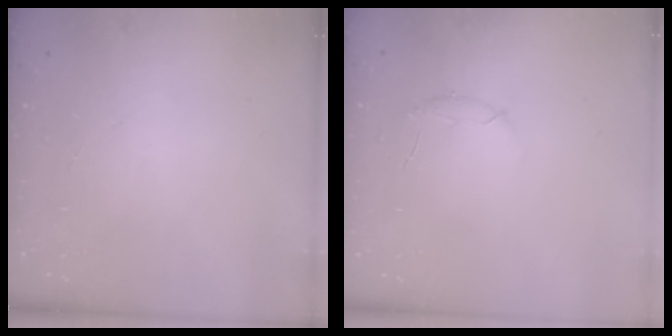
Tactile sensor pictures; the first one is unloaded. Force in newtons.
{"total": 6.9, "press": 6.7, "slide": 1.8}